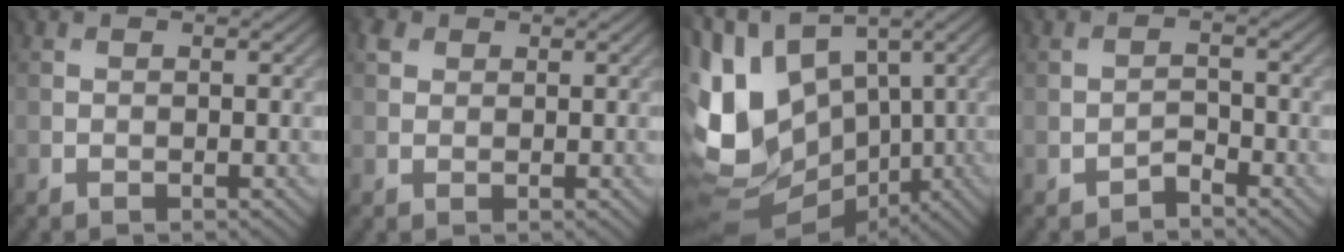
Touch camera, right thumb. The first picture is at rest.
{"total": 1.5, "force": [1.0, 1.0, -0.6], "torque": [0.003, -0.002, 0.015]}
{"total": 13.4, "force": [0.5, 9.9, 9.1], "torque": [-0.236, -0.010, 0.021]}
{"total": 2.1, "force": [-1.7, -0.5, -1.2], "torque": [0.018, 0.003, -0.033]}